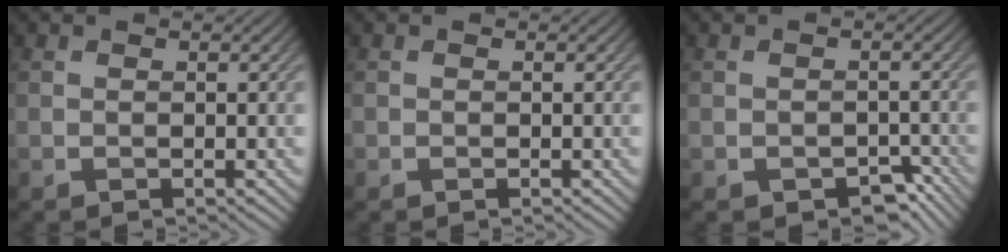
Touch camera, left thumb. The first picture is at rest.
{"total": 0.0}
{"total": 3.6, "force": [-2.2, 2.3, 1.8], "torque": [-0.024, -0.012, -0.027]}